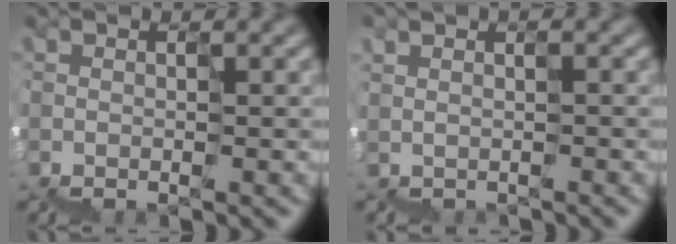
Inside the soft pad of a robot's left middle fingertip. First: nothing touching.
{"total": 1.1, "force": [-1.0, 0.1, -0.5], "torque": [0.022, -0.005, 0.000]}